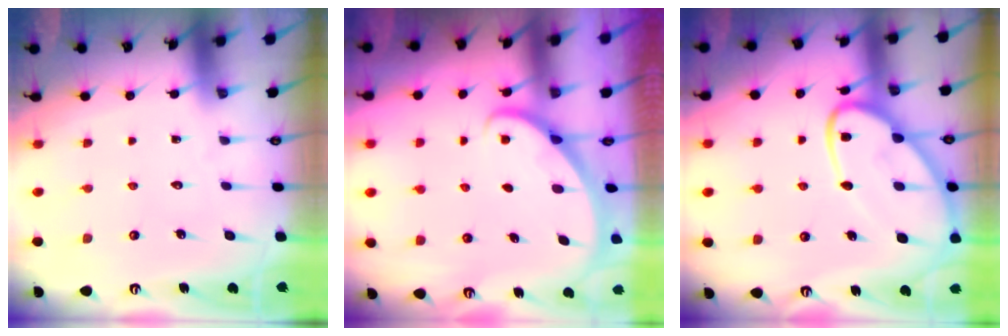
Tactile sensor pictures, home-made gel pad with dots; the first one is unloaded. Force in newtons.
{"total": 1.9, "press": 1.9, "slide": 0.1}
{"total": 15.0, "press": 14.9, "slide": 1.4}